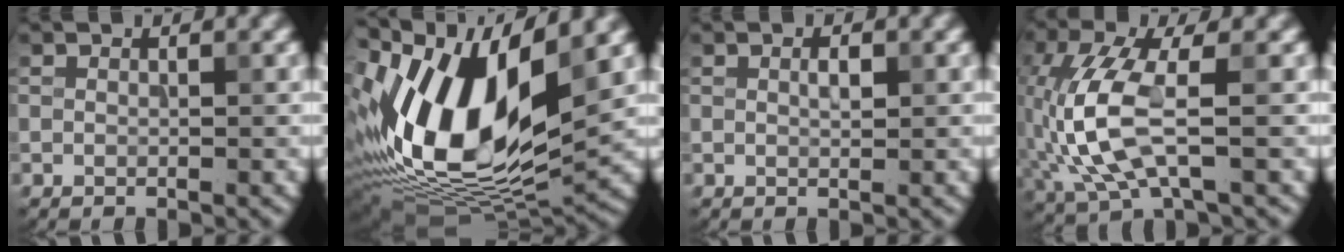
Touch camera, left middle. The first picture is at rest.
{"total": 15.6, "force": [2.5, 8.0, 13.1], "torque": [-0.251, -0.003, 0.040]}
{"total": 1.1, "force": [0.3, 0.4, 1.0], "torque": [-0.019, 0.002, 0.005]}
{"total": 7.5, "force": [-1.2, 2.9, 6.8], "torque": [-0.173, 0.000, -0.019]}